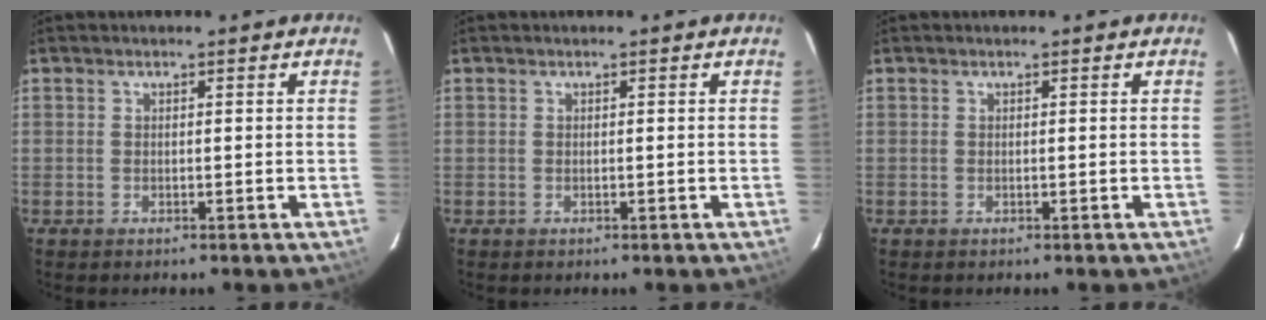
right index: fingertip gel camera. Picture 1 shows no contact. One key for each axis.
{"total": 0.0}
{"total": 0.0}